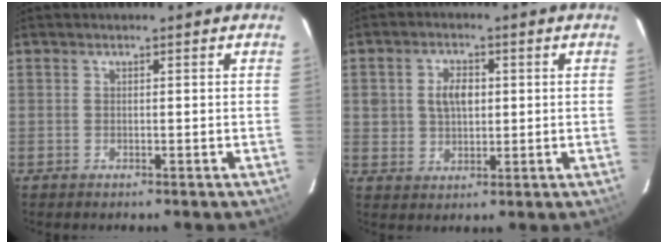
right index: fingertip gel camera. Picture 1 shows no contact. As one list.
[{"total": 5.7, "force": [1.0, 4.2, 3.6], "torque": [-0.066, 0.011, 0.025]}]